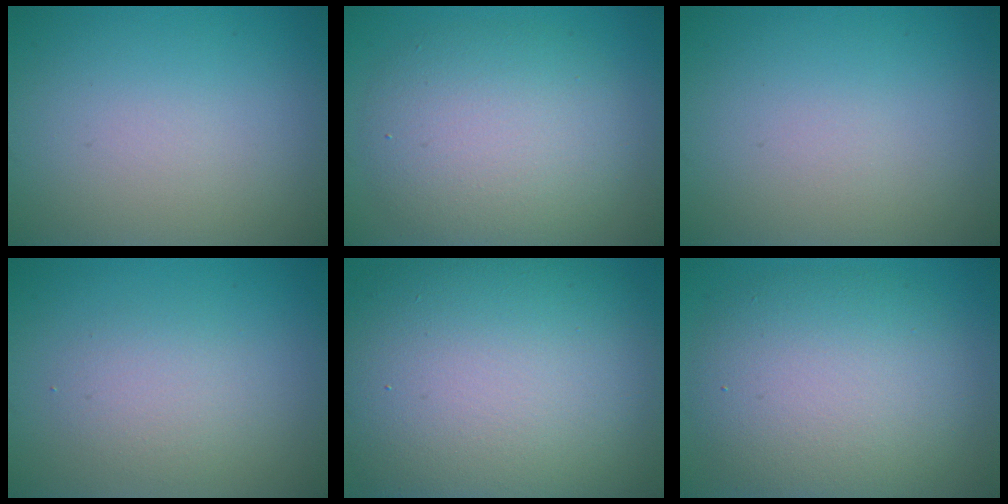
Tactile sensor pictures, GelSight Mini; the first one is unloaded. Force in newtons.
{"total": 6.6, "press": 6.6, "slide": 0.4}
{"total": 0.0}
{"total": 2.3, "press": 2.3, "slide": 0.1}
{"total": 16.8, "press": 16.7, "slide": 1.1}
{"total": 8.5, "press": 8.5, "slide": 0.3}